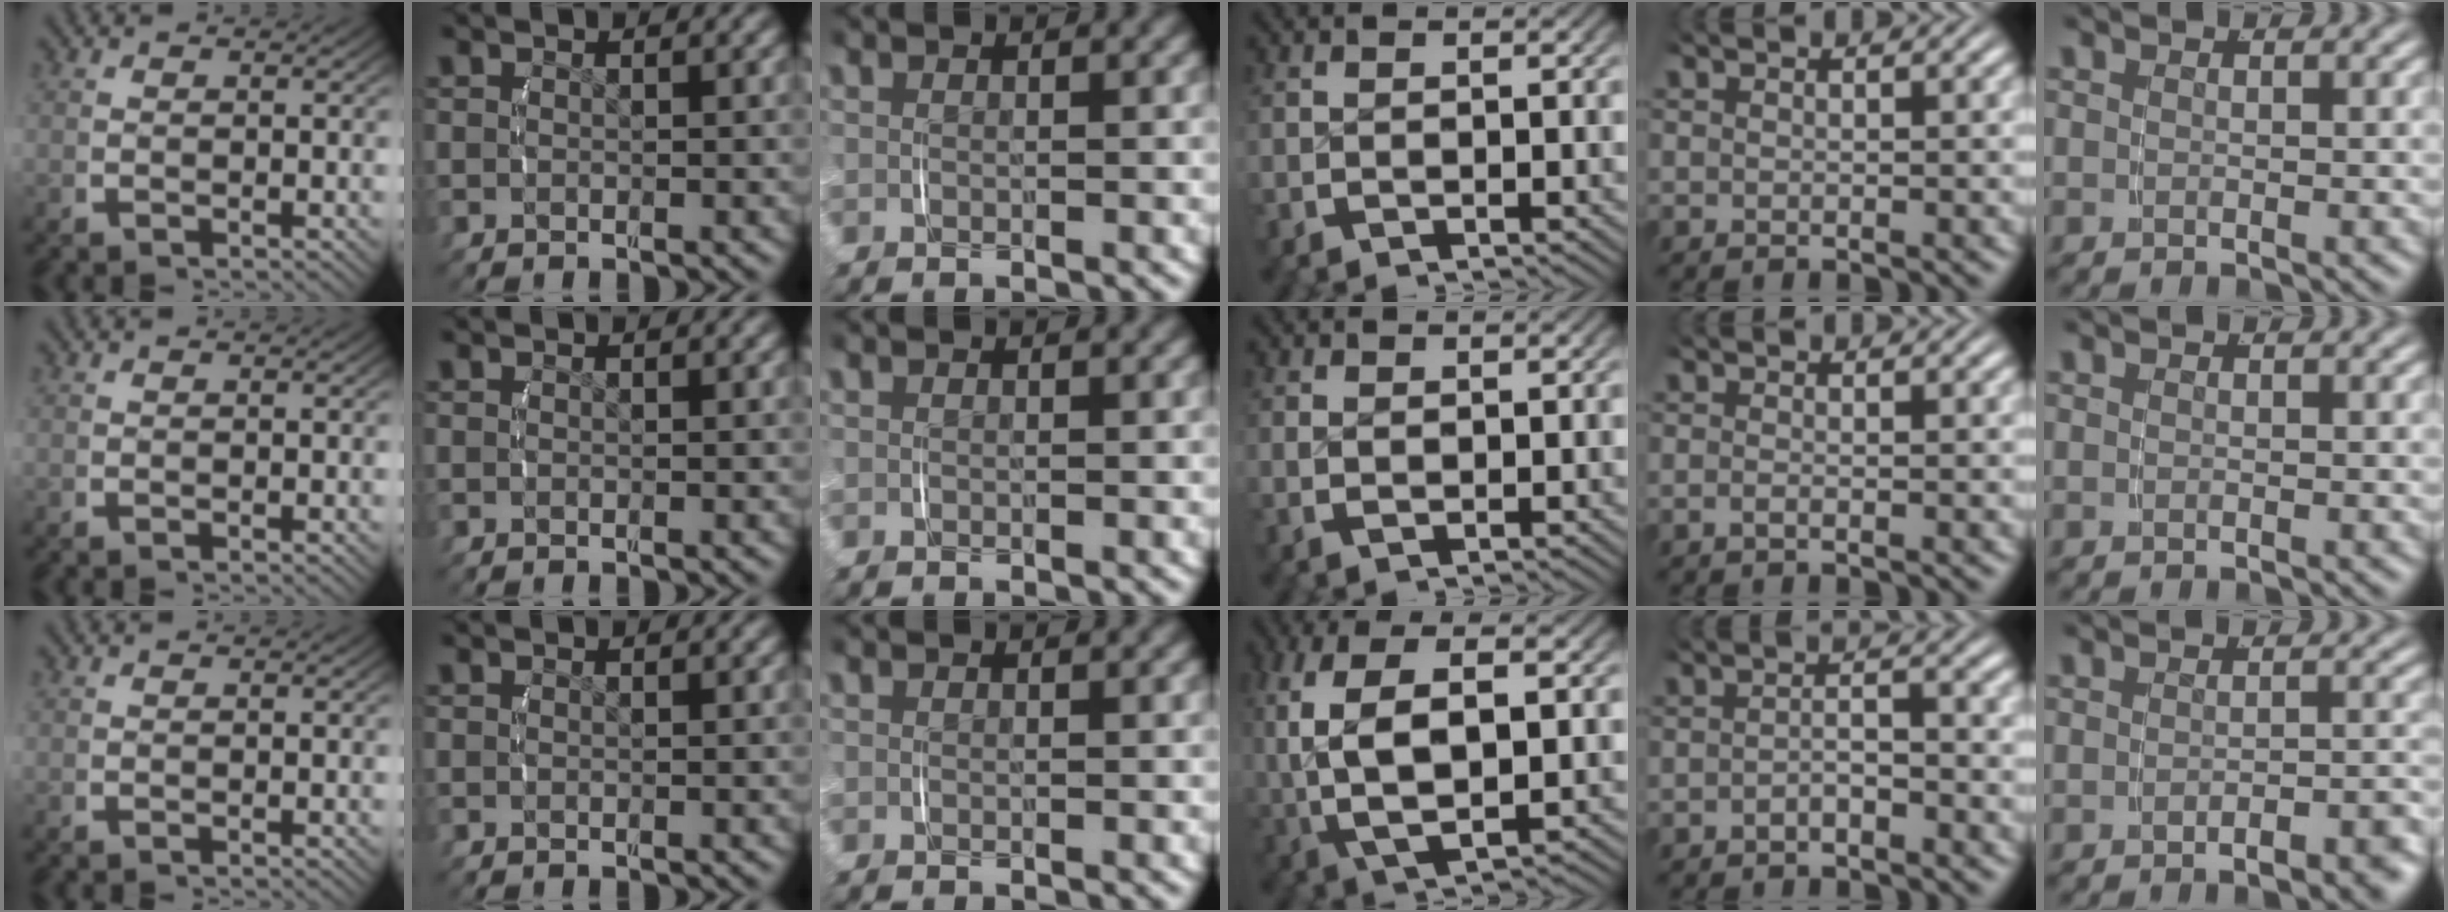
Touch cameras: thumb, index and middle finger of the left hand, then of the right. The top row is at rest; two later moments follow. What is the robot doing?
{"motion": "lift_and_place", "object": "napkin"}